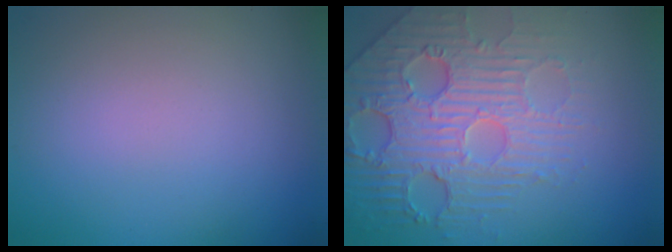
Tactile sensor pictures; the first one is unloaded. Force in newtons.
{"total": 6.5, "press": 5.1, "slide": 4.1}